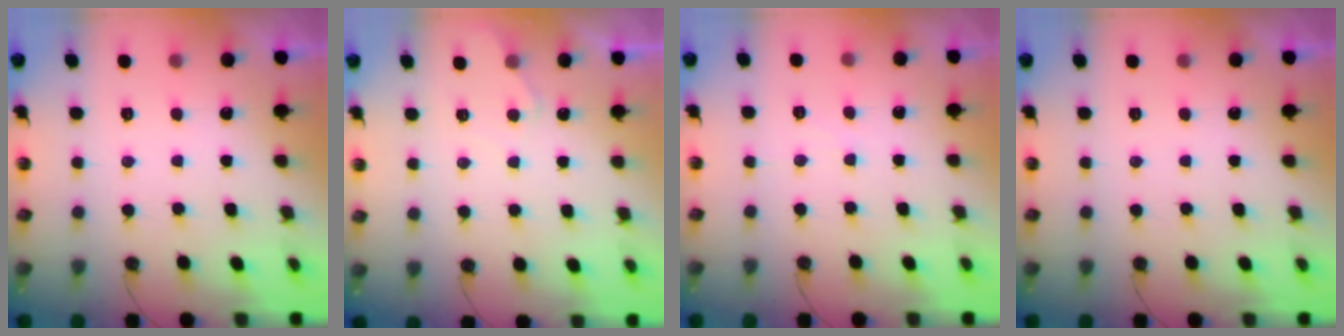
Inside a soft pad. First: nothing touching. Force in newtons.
{"total": 4.6, "press": 4.5, "slide": 0.5}
{"total": 4.0, "press": 3.9, "slide": 0.6}
{"total": 0.0}